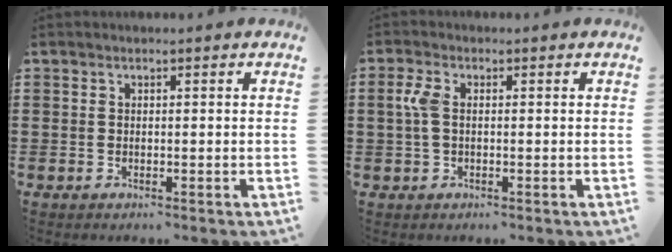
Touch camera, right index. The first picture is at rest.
{"total": 3.4, "force": [0.3, 1.6, 2.9], "torque": [-0.084, 0.000, -0.004]}